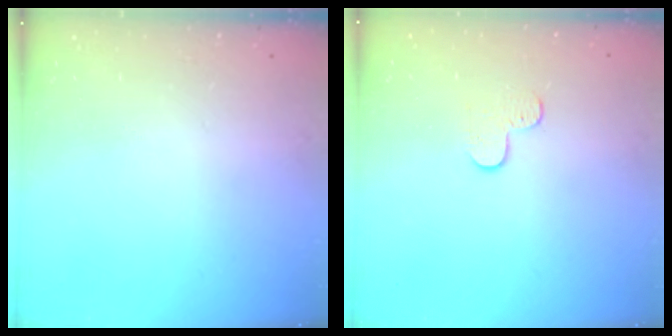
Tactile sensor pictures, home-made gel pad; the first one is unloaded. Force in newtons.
{"total": 5.5, "press": 5.5, "slide": 0.5}